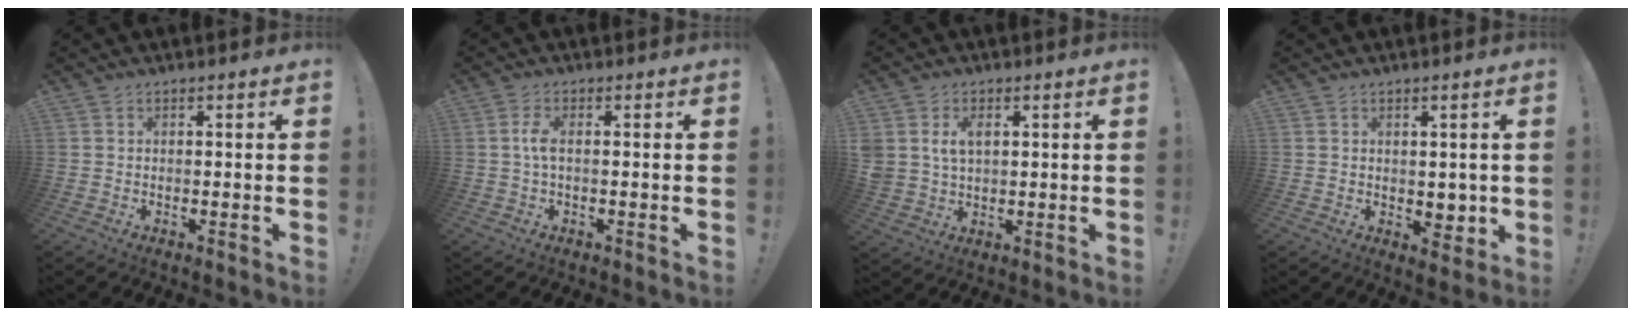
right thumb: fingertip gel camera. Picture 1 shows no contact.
{"total": 3.6, "force": [0.1, 1.1, 3.5], "torque": [-0.072, 0.005, -0.001]}
{"total": 5.5, "force": [2.0, 3.9, 3.2], "torque": [-0.061, 0.002, 0.038]}
{"total": 4.6, "force": [0.9, 3.9, 2.2], "torque": [-0.004, -0.010, 0.016]}